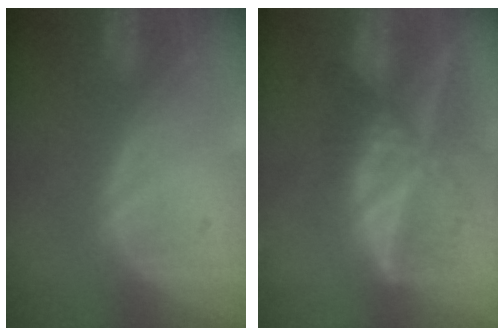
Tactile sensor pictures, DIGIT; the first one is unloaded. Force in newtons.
{"total": 9.3, "press": 8.1, "slide": 4.6}